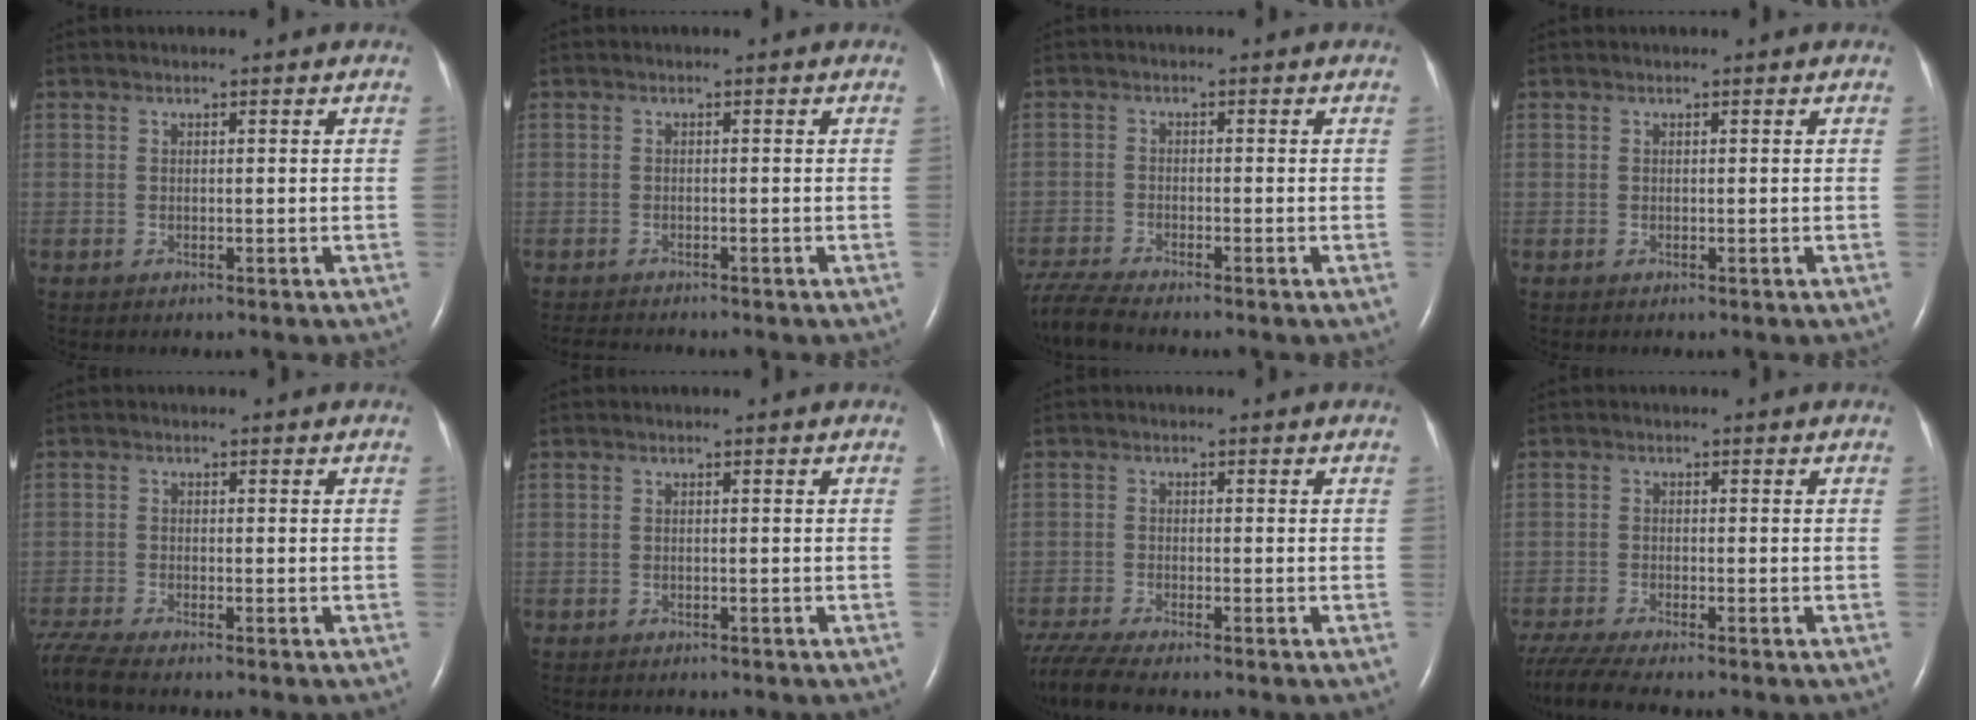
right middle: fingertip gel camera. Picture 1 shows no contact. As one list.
[{"total": 3.2, "force": [-3.0, 0.2, 0.9], "torque": [-0.013, -0.012, -0.048]}, {"total": 5.6, "force": [-5.1, -0.4, 2.1], "torque": [-0.048, -0.022, -0.098]}, {"total": 0.0}, {"total": 4.2, "force": [-3.8, -0.4, 1.9], "torque": [-0.050, -0.017, -0.077]}, {"total": 1.4, "force": [-1.2, 0.5, 0.3], "torque": [-0.012, -0.002, -0.014]}, {"total": 6.7, "force": [-5.8, 0.0, 3.3], "torque": [-0.070, -0.020, -0.107]}, {"total": 6.7, "force": [-5.8, -0.4, 3.3], "torque": [-0.066, -0.022, -0.105]}]